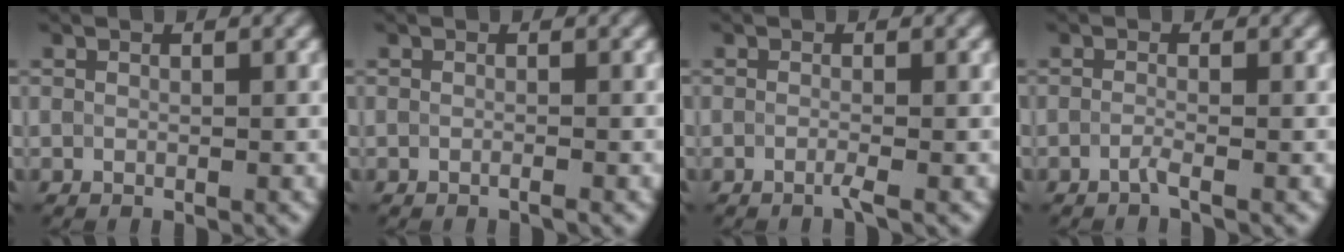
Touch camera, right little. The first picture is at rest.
{"total": 0.8, "force": [-0.8, -0.1, 0.1], "torque": [0.000, -0.009, -0.018]}
{"total": 1.1, "force": [-1.1, -0.2, 0.2], "torque": [-0.004, -0.006, -0.020]}
{"total": 1.3, "force": [-1.2, -0.3, -0.1], "torque": [0.000, -0.002, -0.025]}